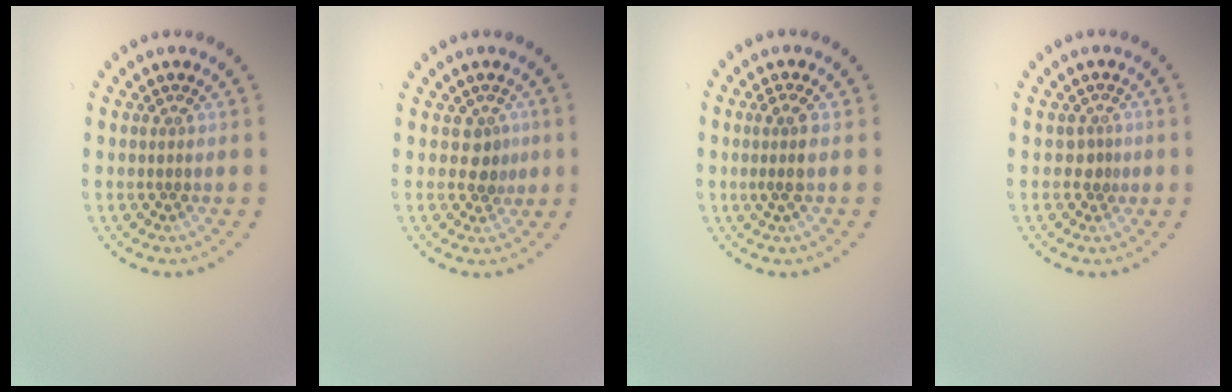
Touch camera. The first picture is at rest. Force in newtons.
{"total": 1.6, "press": 1.3, "slide": 0.9}
{"total": 1.7, "press": 1.4, "slide": 1.0}
{"total": 1.0, "press": 0.6, "slide": 0.8}